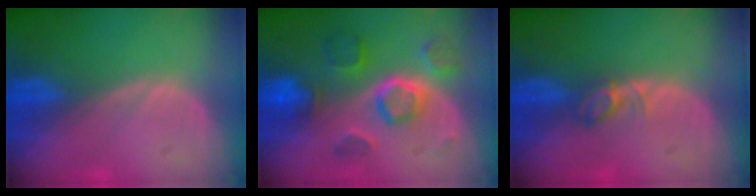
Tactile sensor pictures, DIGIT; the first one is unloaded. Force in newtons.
{"total": 8.5, "press": 7.7, "slide": 3.7}
{"total": 2.5, "press": 2.5, "slide": 0.4}